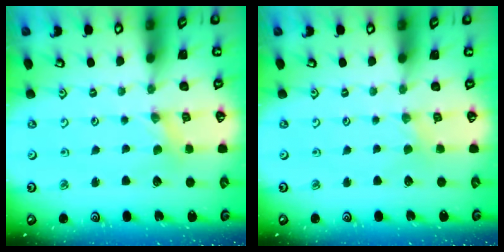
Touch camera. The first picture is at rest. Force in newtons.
{"total": 0.5, "press": 0.5, "slide": 0.2}